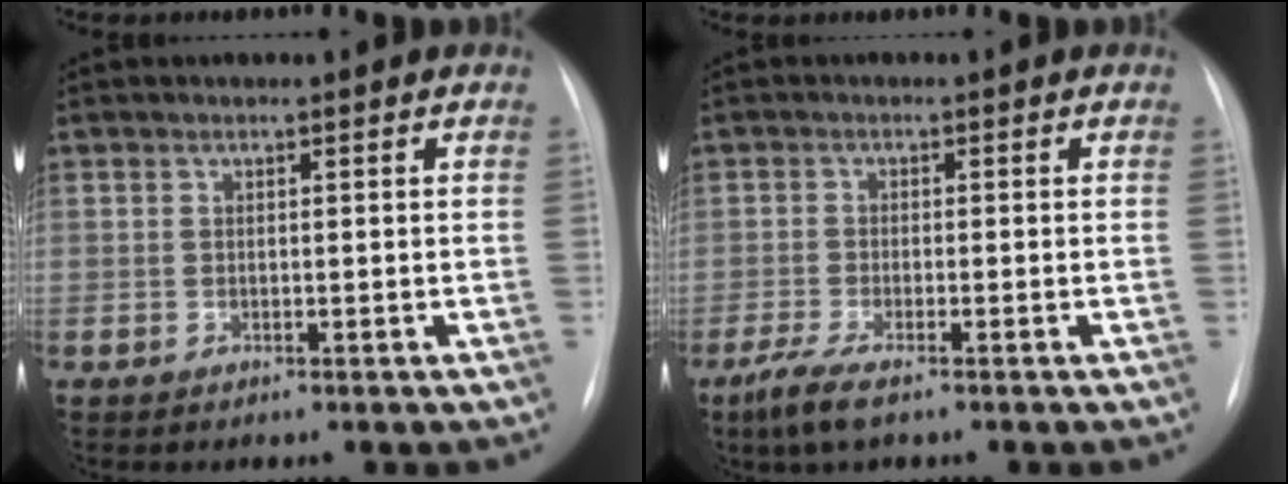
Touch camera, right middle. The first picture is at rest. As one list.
[{"total": 3.8, "force": [-2.5, 0.4, 2.9], "torque": [-0.072, -0.014, -0.051]}]